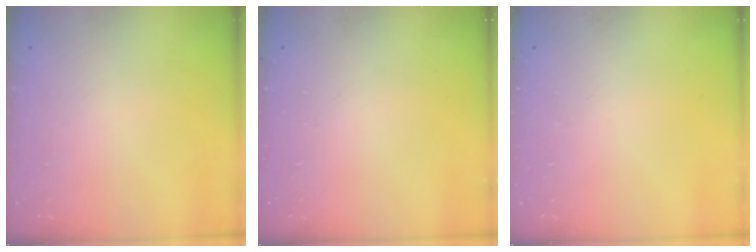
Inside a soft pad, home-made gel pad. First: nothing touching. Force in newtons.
{"total": 0.0}
{"total": 0.0}